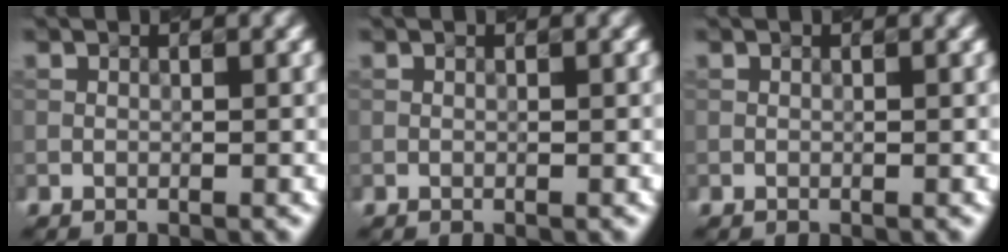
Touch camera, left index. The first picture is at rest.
{"total": 0.0}
{"total": 0.0}